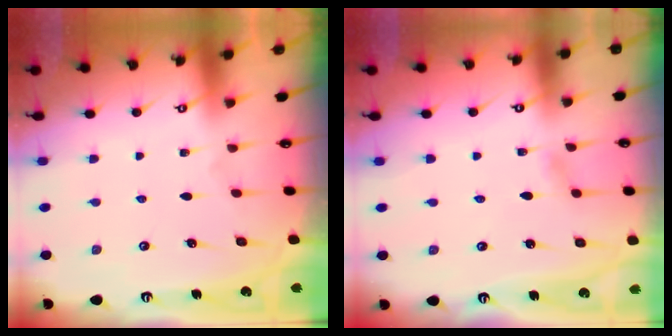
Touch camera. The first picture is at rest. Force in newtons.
{"total": 1.8, "press": 1.8, "slide": 0.2}